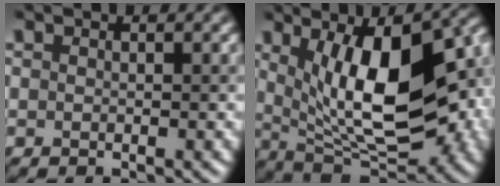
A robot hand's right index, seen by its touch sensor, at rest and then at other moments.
{"total": 13.8, "force": [2.1, 5.9, 12.3], "torque": [-0.171, 0.004, 0.036]}